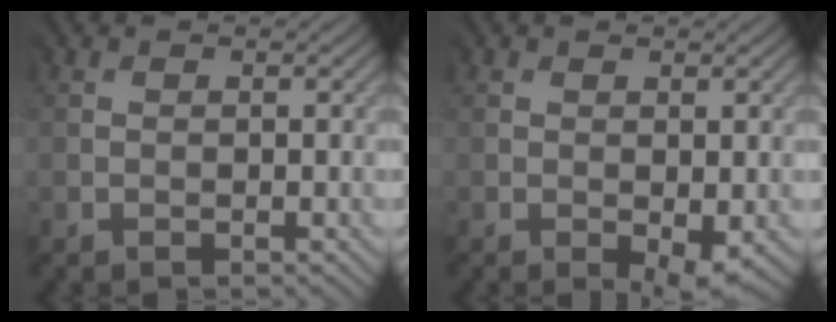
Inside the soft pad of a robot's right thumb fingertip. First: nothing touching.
{"total": 4.6, "force": [-1.8, 2.3, 3.6], "torque": [-0.056, -0.015, -0.020]}